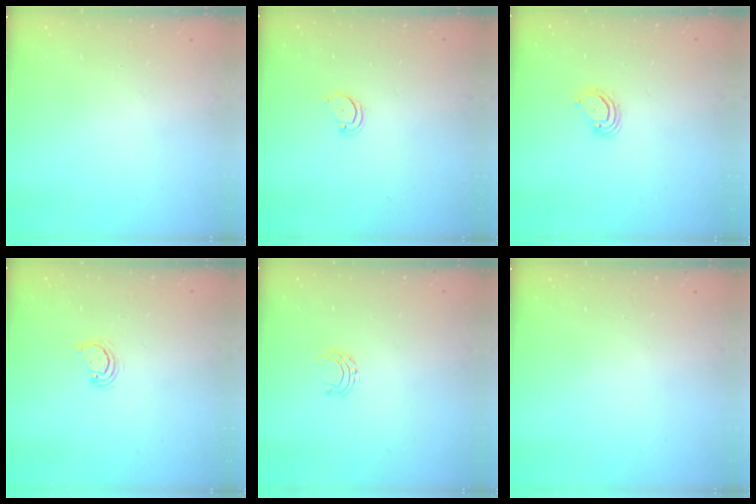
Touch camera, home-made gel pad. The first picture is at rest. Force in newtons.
{"total": 3.5, "press": 3.4, "slide": 0.3}
{"total": 3.5, "press": 3.5, "slide": 0.3}
{"total": 3.0, "press": 3.0, "slide": 0.2}
{"total": 4.6, "press": 4.6, "slide": 0.4}
{"total": 0.0}